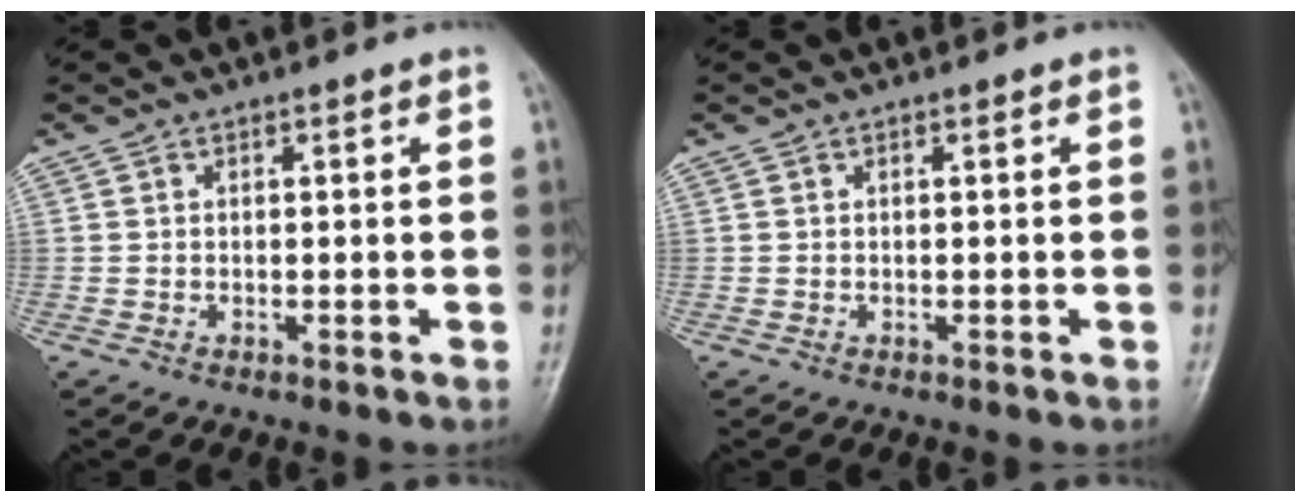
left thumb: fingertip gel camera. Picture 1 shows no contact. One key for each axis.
{"total": 0.0}